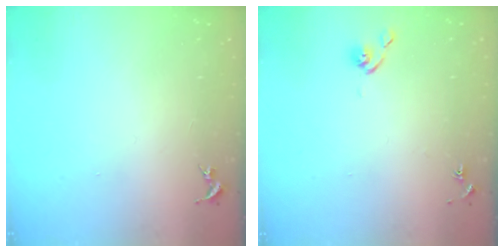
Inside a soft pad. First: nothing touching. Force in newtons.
{"total": 4.9, "press": 4.9, "slide": 0.7}